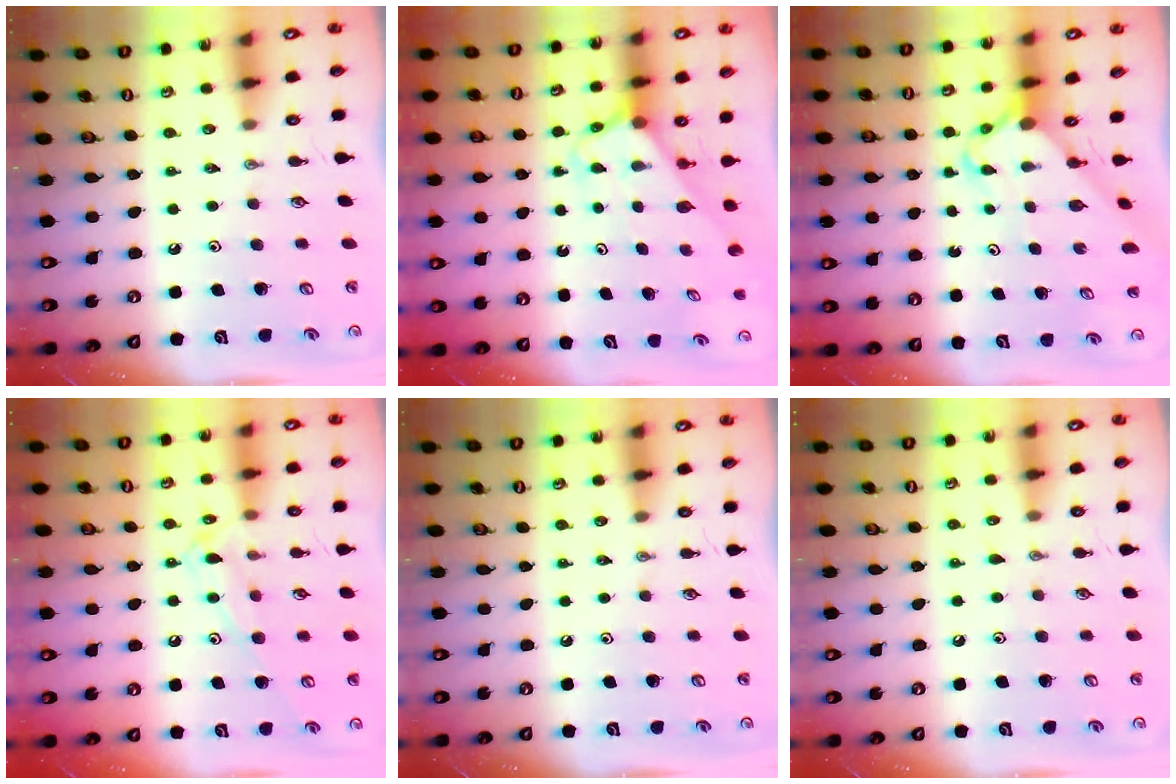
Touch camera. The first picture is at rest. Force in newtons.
{"total": 2.7, "press": 2.7, "slide": 0.1}
{"total": 4.1, "press": 4.1, "slide": 0.4}
{"total": 12.8, "press": 12.7, "slide": 1.1}
{"total": 0.0}
{"total": 3.4, "press": 3.4, "slide": 0.4}